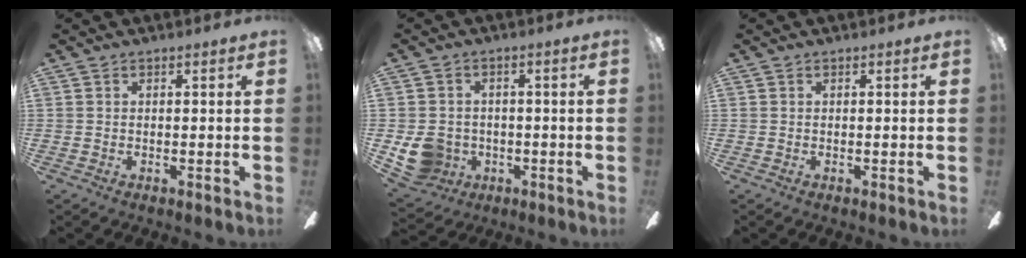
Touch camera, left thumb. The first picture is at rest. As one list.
[{"total": 8.1, "force": [-1.8, 7.4, 2.8], "torque": [-0.071, 0.006, -0.031]}, {"total": 0.0}]